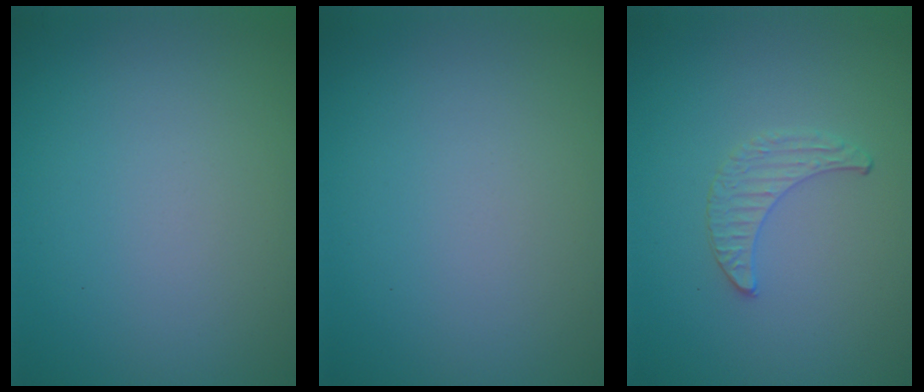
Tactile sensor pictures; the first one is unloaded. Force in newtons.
{"total": 0.0}
{"total": 0.8, "press": 0.8, "slide": 0.2}